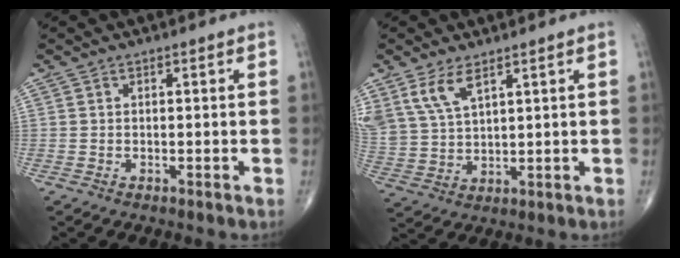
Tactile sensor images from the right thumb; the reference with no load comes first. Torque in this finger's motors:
{"motor_torque": [-0.43, 0.73, 0.94, 0.85, 0.07]}